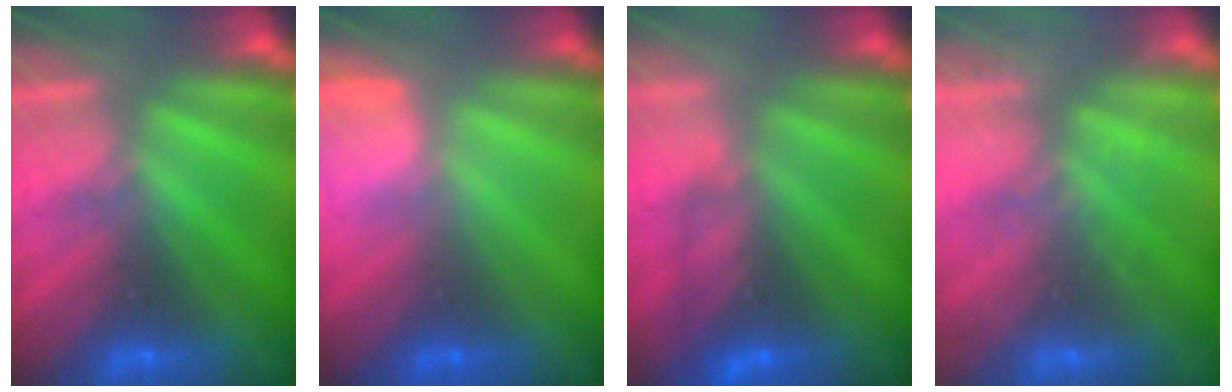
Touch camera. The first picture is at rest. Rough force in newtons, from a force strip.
{"total": 2.8}
{"total": 4.6}
{"total": 1.8}